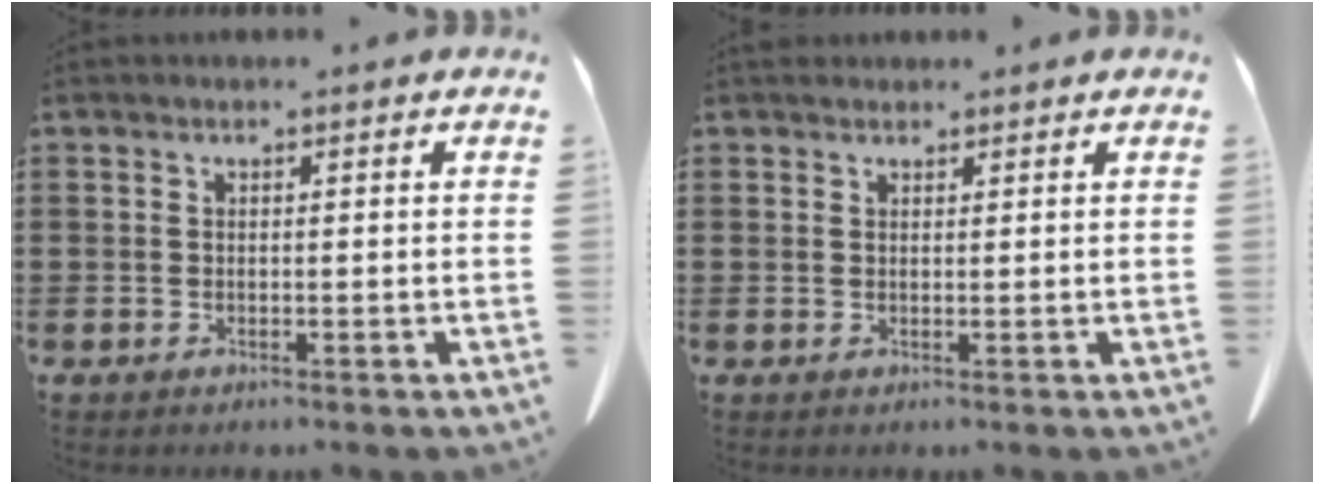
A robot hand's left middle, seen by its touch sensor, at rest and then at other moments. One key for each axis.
{"total": 1.3, "fx": 1.2, "fy": 0.5, "fz": 0.1, "tx": -0.005, "ty": 0.000, "tz": 0.025}